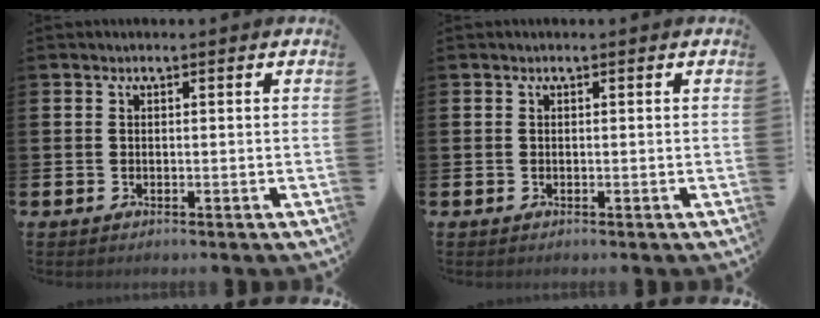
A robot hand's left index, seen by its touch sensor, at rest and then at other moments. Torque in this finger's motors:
{"motor_torque": [0.00, 0.00, 0.00, 0.00]}